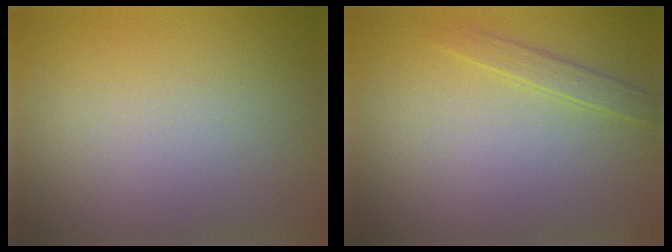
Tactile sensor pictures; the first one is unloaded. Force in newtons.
{"total": 1.3, "press": 1.3, "slide": 0.1}